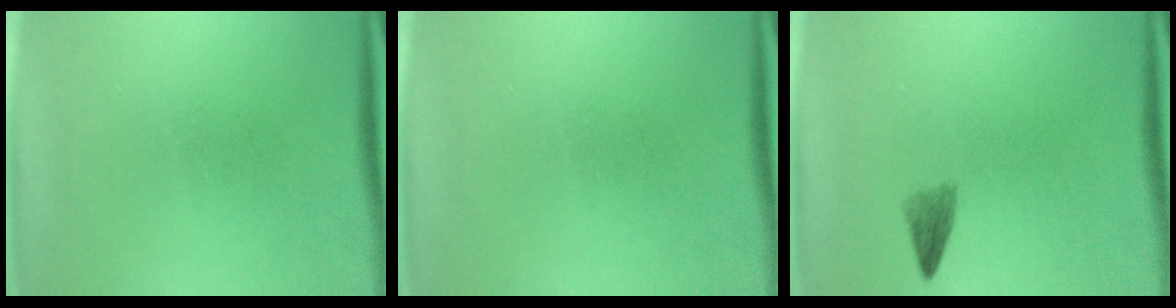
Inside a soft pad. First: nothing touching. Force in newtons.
{"total": 0.0}
{"total": 1.7}